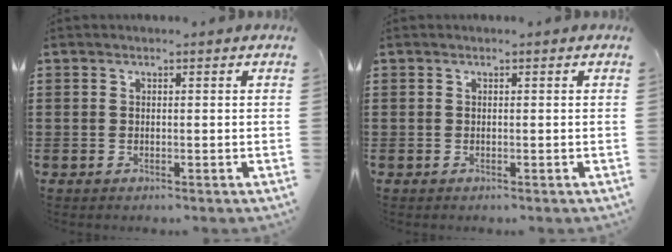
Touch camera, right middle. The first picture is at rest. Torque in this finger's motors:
{"motor_torque": [-0.01, 0.00, 0.00, 0.00]}